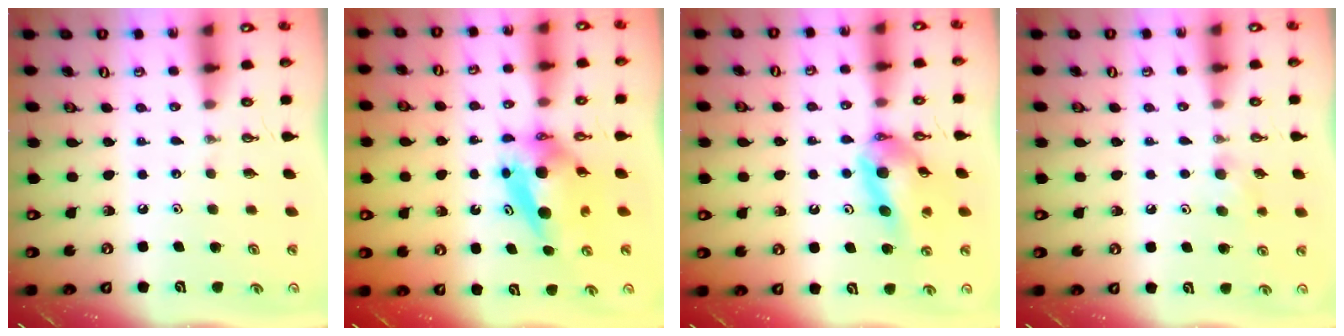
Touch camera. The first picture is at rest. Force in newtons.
{"total": 6.5, "press": 6.5, "slide": 0.5}
{"total": 12.2, "press": 12.1, "slide": 1.8}
{"total": 6.6, "press": 5.0, "slide": 4.2}